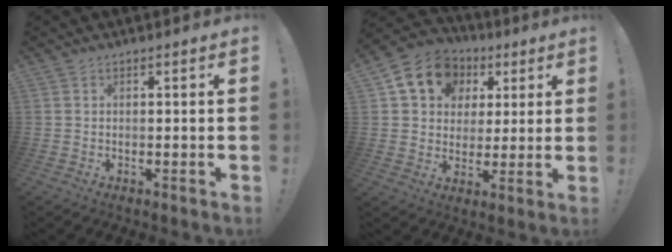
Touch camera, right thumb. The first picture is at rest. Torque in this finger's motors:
{"motor_torque": [0.63, 0.63, 0.05, 0.03, 0.02]}